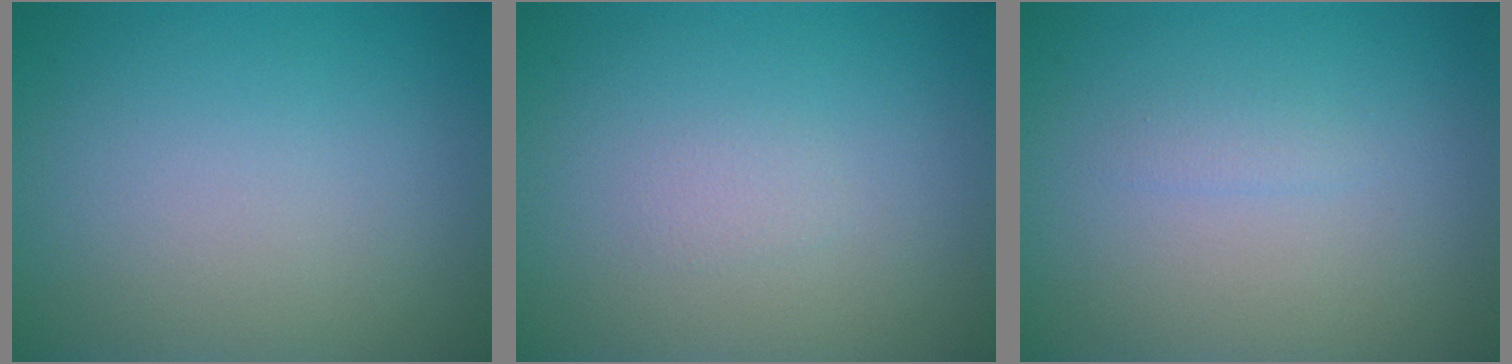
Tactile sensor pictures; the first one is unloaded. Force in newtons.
{"total": 0.6, "press": 0.6, "slide": 0.1}
{"total": 0.7, "press": 0.7, "slide": 0.0}